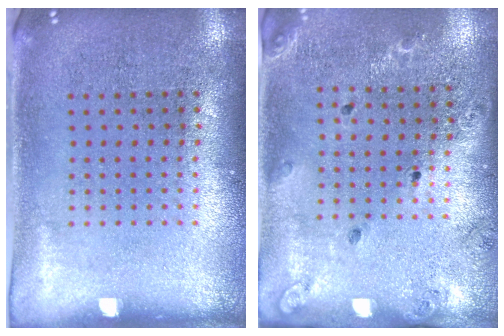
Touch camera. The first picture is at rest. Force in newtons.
{"total": 1.3, "press": 1.3, "slide": 0.3}